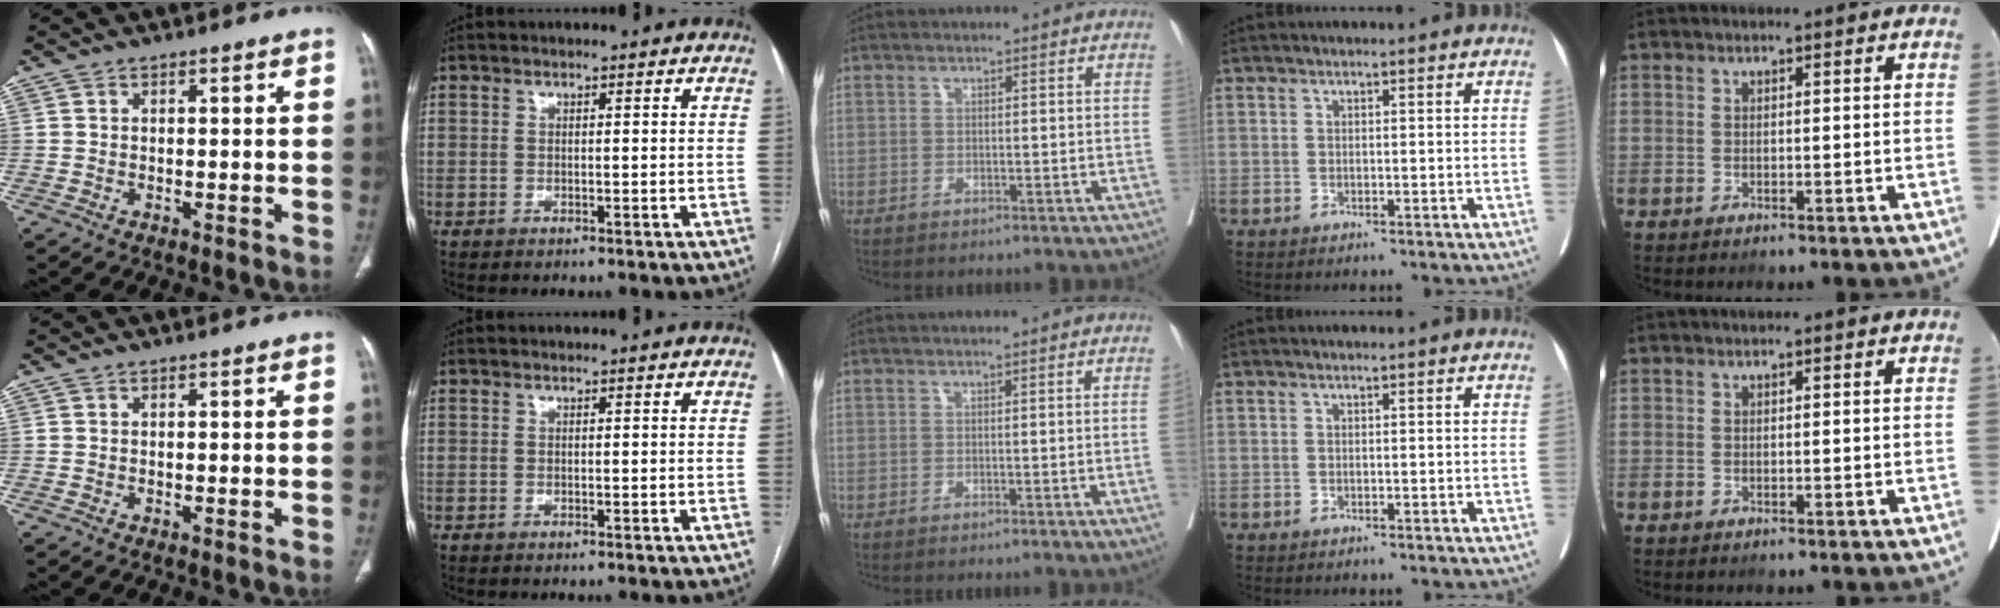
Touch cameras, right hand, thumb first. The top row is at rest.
{"middle": {"total": 1.2, "force": [-0.1, -0.5, 1.0], "torque": [-0.016, -0.002, 0.001]}}